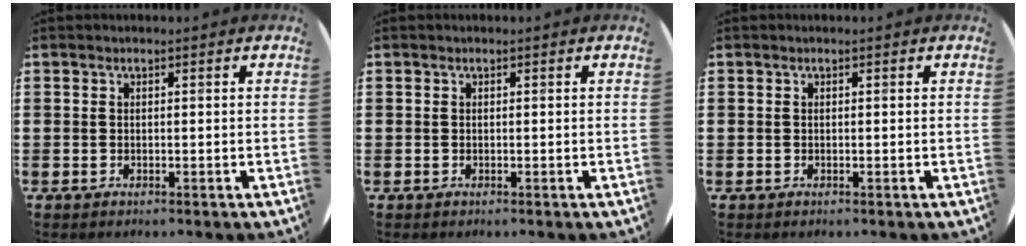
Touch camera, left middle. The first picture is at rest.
{"total": 0.0}
{"total": 0.0}